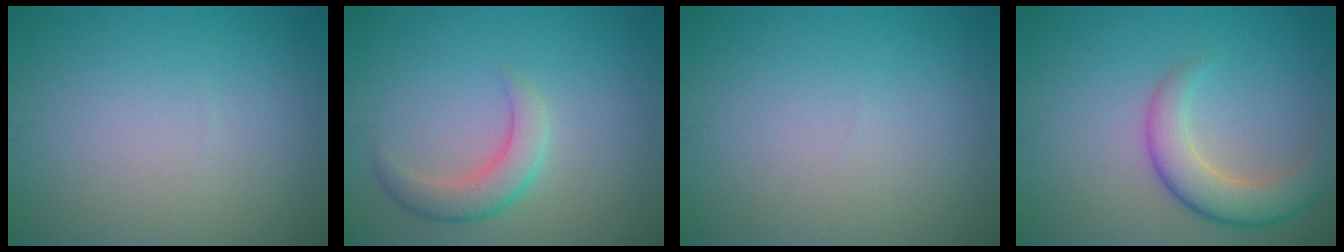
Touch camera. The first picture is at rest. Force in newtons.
{"total": 3.2, "press": 3.2, "slide": 0.2}
{"total": 0.0}
{"total": 4.6, "press": 4.6, "slide": 0.3}